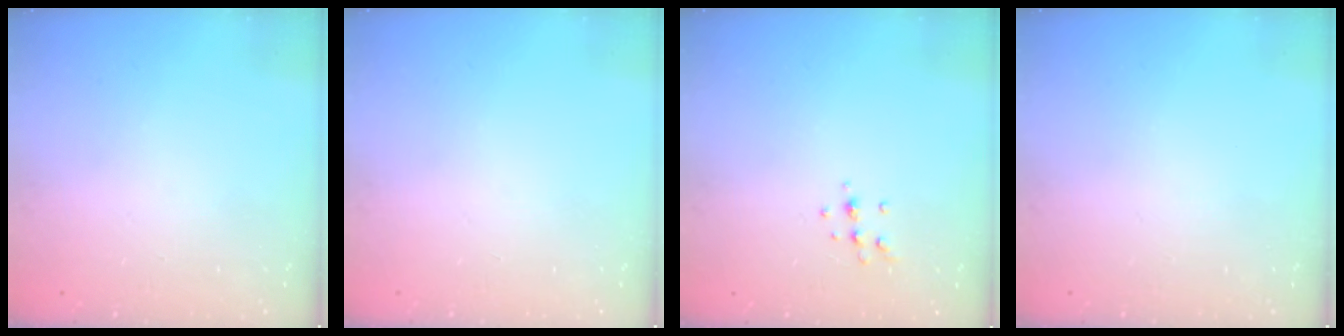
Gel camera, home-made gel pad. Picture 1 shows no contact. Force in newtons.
{"total": 0.0}
{"total": 5.1, "press": 4.9, "slide": 1.1}
{"total": 0.0}